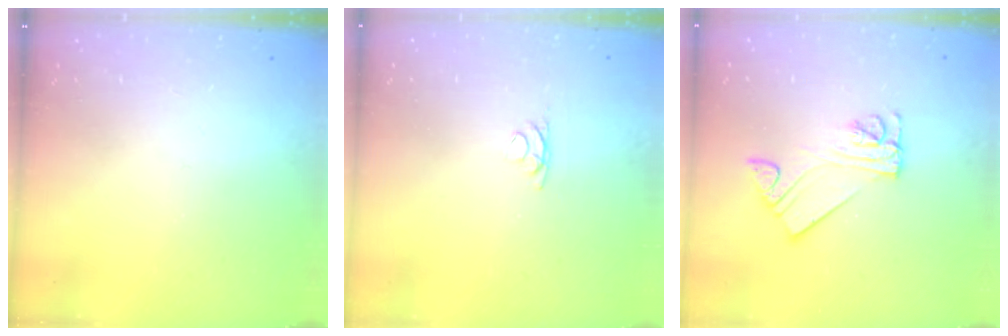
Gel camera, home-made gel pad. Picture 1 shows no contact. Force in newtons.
{"total": 2.8, "press": 2.8, "slide": 0.5}
{"total": 7.0, "press": 7.0, "slide": 0.7}